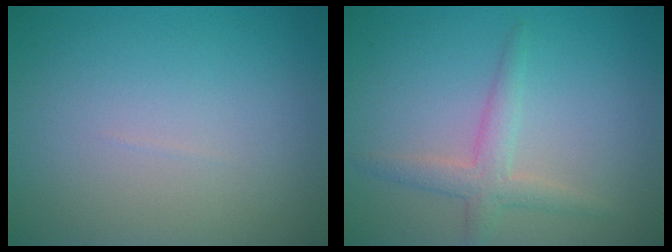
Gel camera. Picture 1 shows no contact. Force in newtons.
{"total": 2.6, "press": 2.5, "slide": 0.1}